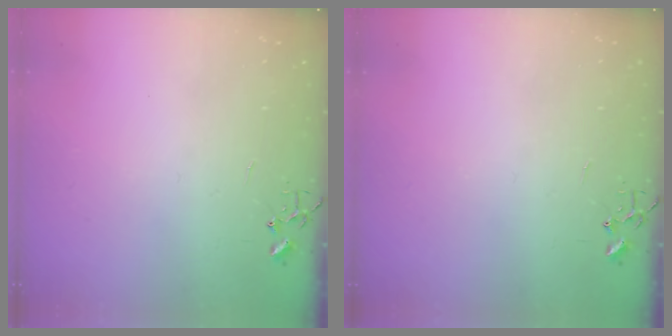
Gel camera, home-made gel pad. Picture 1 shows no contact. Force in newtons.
{"total": 0.0}